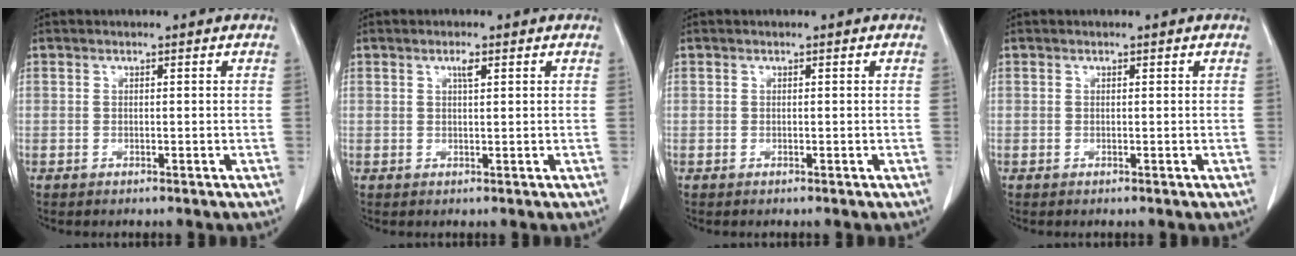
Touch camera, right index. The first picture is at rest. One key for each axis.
{"total": 1.4, "fx": 0.7, "fy": 0.2, "fz": 1.2, "tx": -0.022, "ty": -0.001, "tz": 0.012}
{"total": 0.0}
{"total": 0.0}